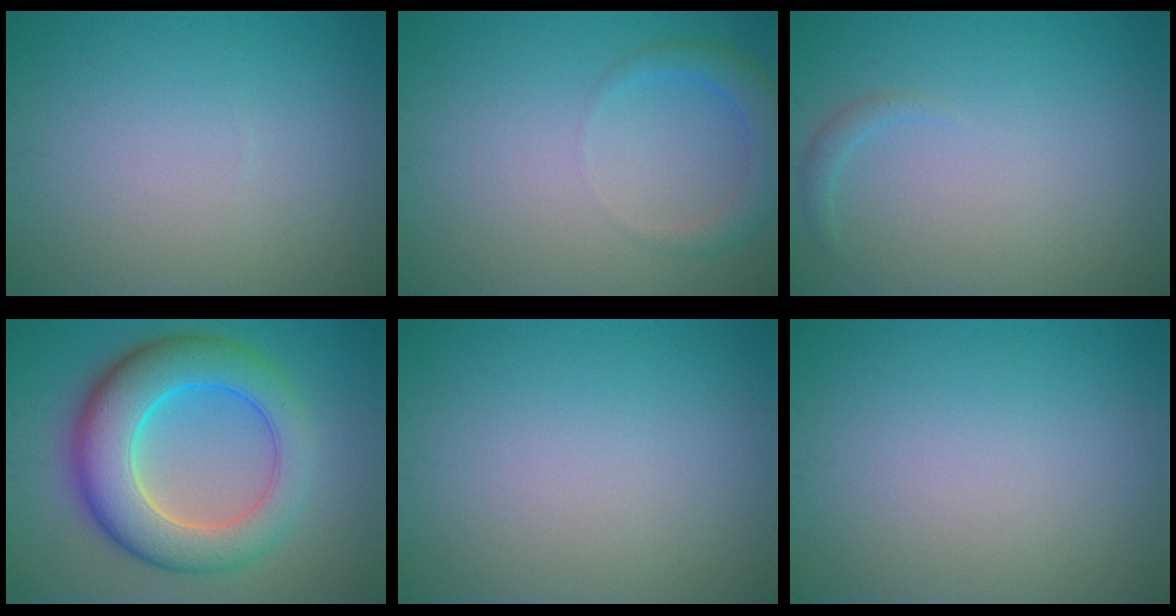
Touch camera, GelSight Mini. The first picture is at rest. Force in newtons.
{"total": 2.7, "press": 2.6, "slide": 0.3}
{"total": 0.8, "press": 0.8, "slide": 0.1}
{"total": 9.8, "press": 9.8, "slide": 0.2}
{"total": 0.0}
{"total": 0.0}